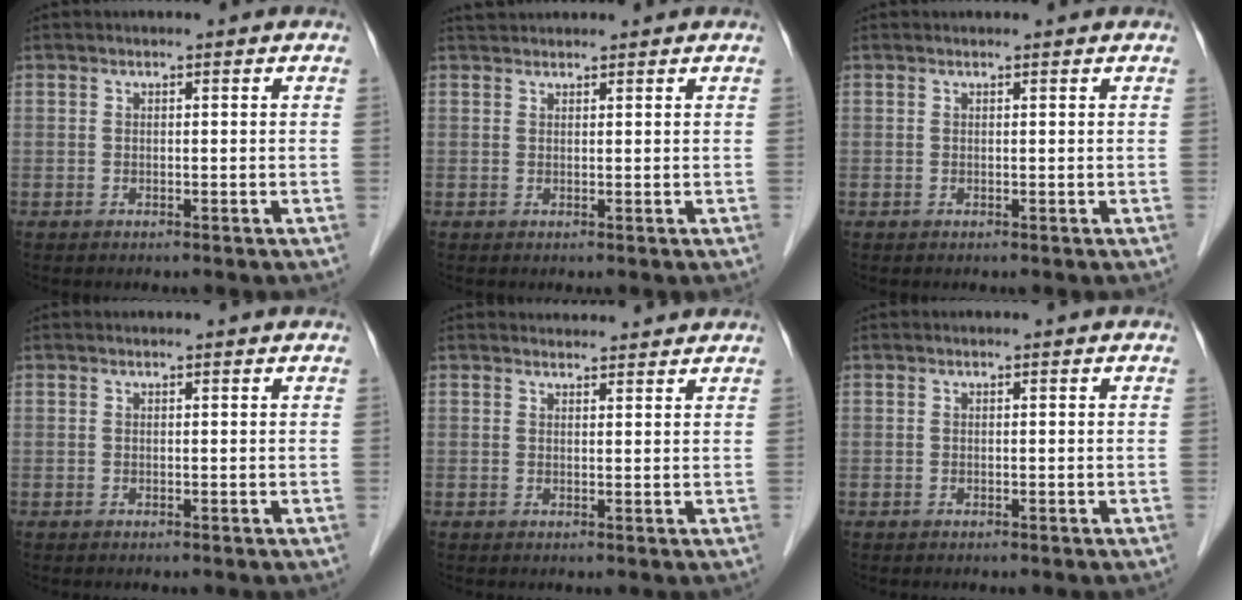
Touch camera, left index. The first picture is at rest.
{"total": 2.2, "force": [2.2, 0.3, 0.3], "torque": [-0.008, 0.025, 0.041]}
{"total": 0.9, "force": [0.9, 0.0, 0.1], "torque": [-0.008, 0.006, 0.011]}
{"total": 0.5, "force": [0.5, 0.0, 0.1], "torque": [-0.004, 0.002, 0.006]}
{"total": 4.2, "force": [4.1, 0.8, 0.3], "torque": [-0.008, 0.016, 0.050]}
{"total": 0.0}